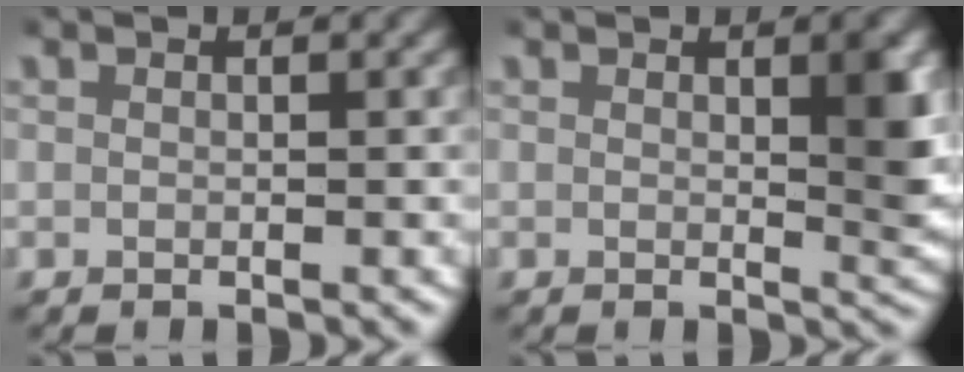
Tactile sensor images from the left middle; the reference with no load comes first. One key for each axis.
{"total": 3.1, "fx": 0.6, "fy": 0.9, "fz": 2.9, "tx": -0.024, "ty": -0.011, "tz": 0.012}